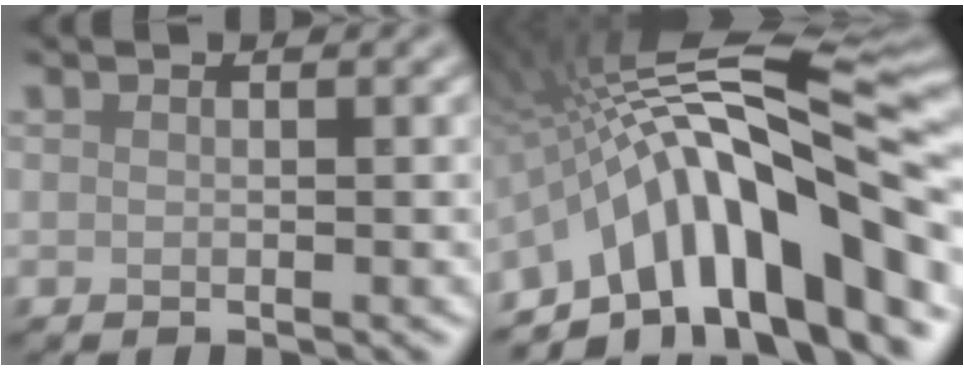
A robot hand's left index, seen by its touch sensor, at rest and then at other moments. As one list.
[{"total": 14.9, "force": [-5.1, 4.4, 13.3], "torque": [-0.195, 0.026, -0.089]}]